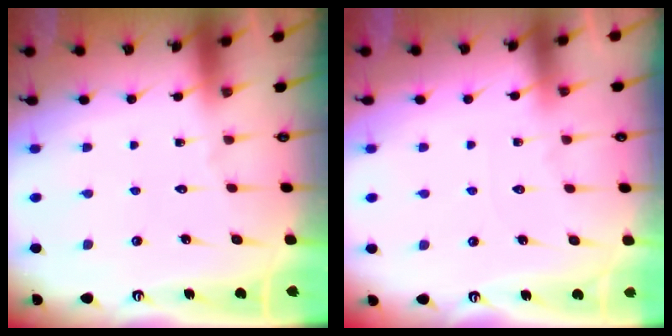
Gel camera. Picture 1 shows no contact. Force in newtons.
{"total": 4.3, "press": 4.3, "slide": 0.5}